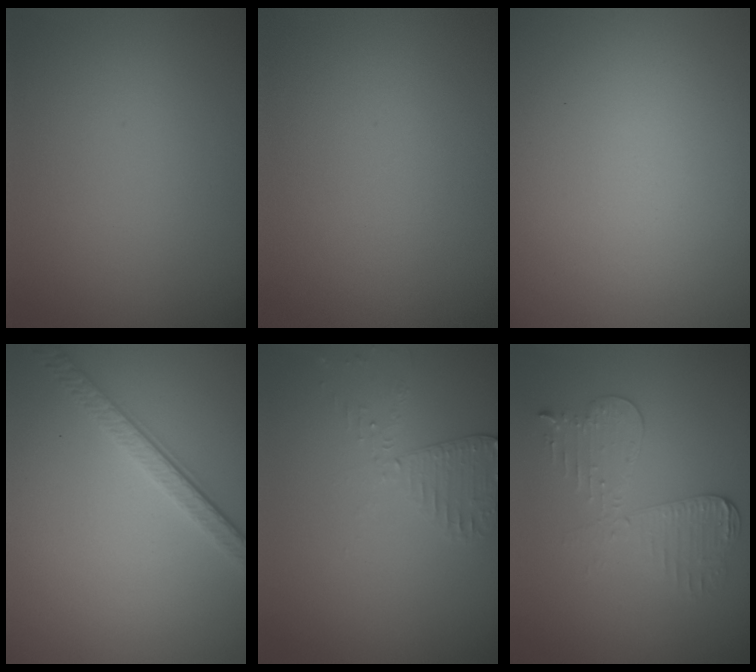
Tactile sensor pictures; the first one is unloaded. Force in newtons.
{"total": 0.0}
{"total": 0.0}
{"total": 3.5, "press": 2.5, "slide": 2.5}
{"total": 1.9, "press": 1.9, "slide": 0.4}
{"total": 3.6, "press": 3.1, "slide": 1.9}